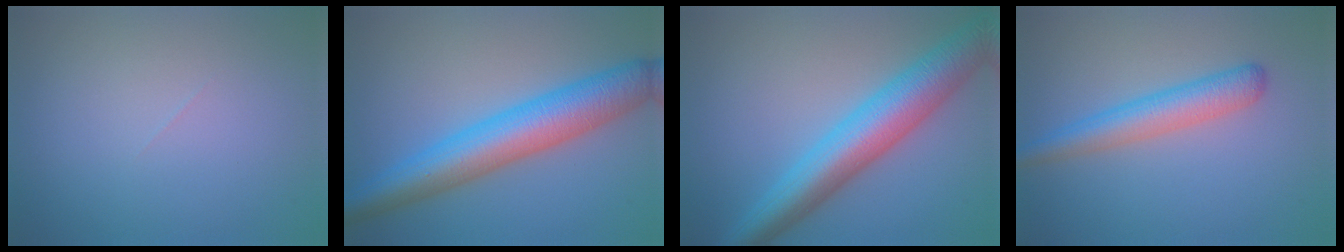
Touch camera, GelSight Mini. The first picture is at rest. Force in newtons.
{"total": 7.8, "press": 7.8, "slide": 0.1}
{"total": 7.9, "press": 7.9, "slide": 0.1}
{"total": 3.7, "press": 3.7, "slide": 0.1}